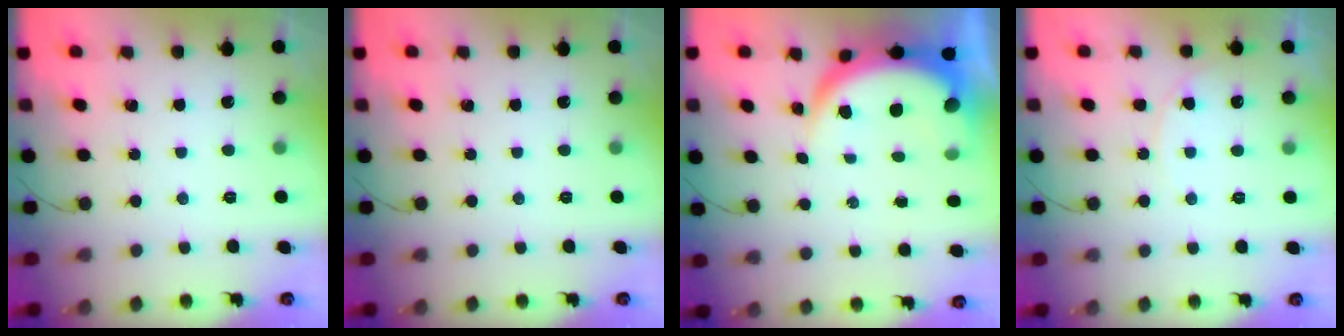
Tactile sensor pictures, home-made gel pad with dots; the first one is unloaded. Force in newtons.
{"total": 0.0}
{"total": 7.3, "press": 7.2, "slide": 1.0}
{"total": 6.2, "press": 6.2, "slide": 0.7}